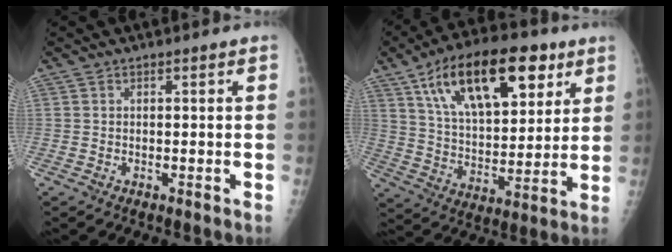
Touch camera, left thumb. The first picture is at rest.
{"total": 23.0, "force": [11.4, 11.0, 16.7], "torque": [-0.243, -0.023, 0.193]}